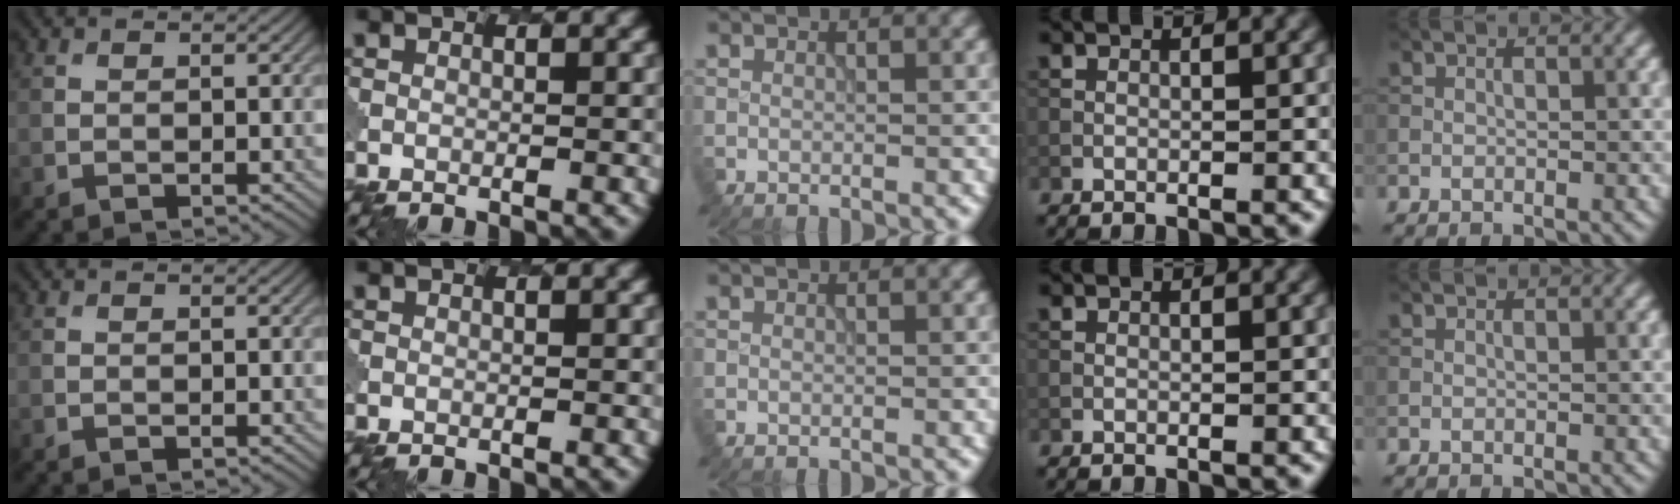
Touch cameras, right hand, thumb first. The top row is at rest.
{}